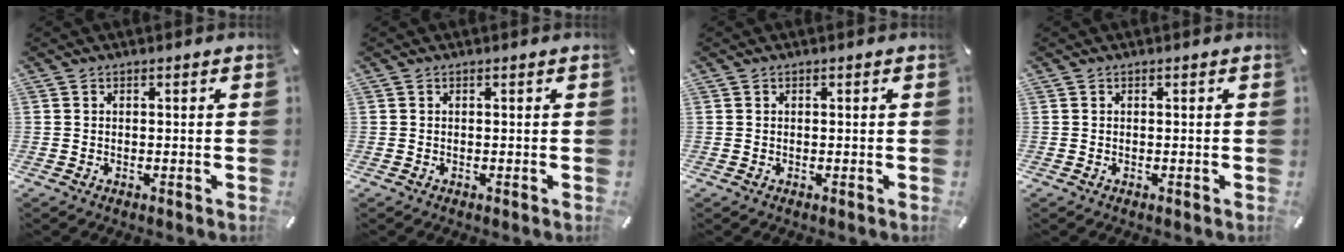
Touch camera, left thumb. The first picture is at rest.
{"total": 0.0}
{"total": 0.0}
{"total": 0.0}